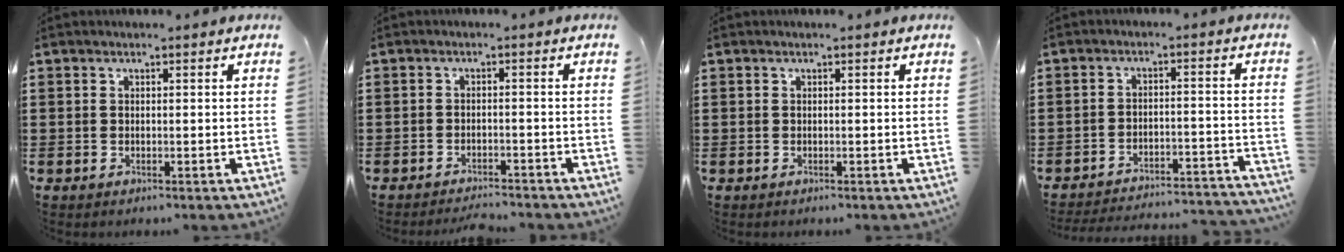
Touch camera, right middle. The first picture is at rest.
{"total": 2.1, "force": [-2.1, 0.0, 0.1], "torque": [-0.009, -0.002, -0.044]}
{"total": 0.0}
{"total": 4.1, "force": [-4.0, 0.0, 0.9], "torque": [-0.026, -0.004, -0.084]}